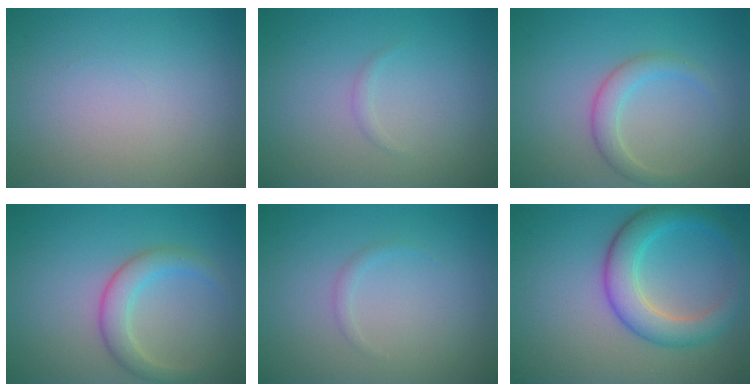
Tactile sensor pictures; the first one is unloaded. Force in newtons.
{"total": 0.6, "press": 0.6, "slide": 0.1}
{"total": 2.3, "press": 2.3, "slide": 0.1}
{"total": 3.1, "press": 3.1, "slide": 0.1}
{"total": 0.6, "press": 0.6, "slide": 0.1}
{"total": 5.1, "press": 5.0, "slide": 0.3}